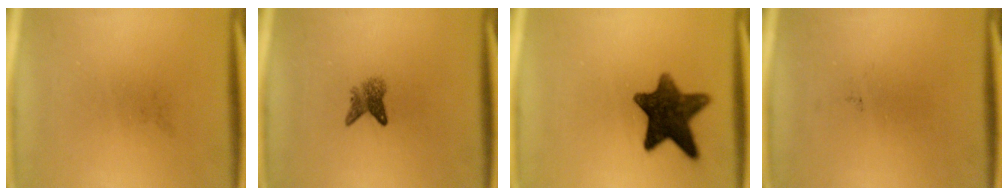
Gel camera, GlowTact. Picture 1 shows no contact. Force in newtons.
{"total": 2.6}
{"total": 11.7}
{"total": 0.0}